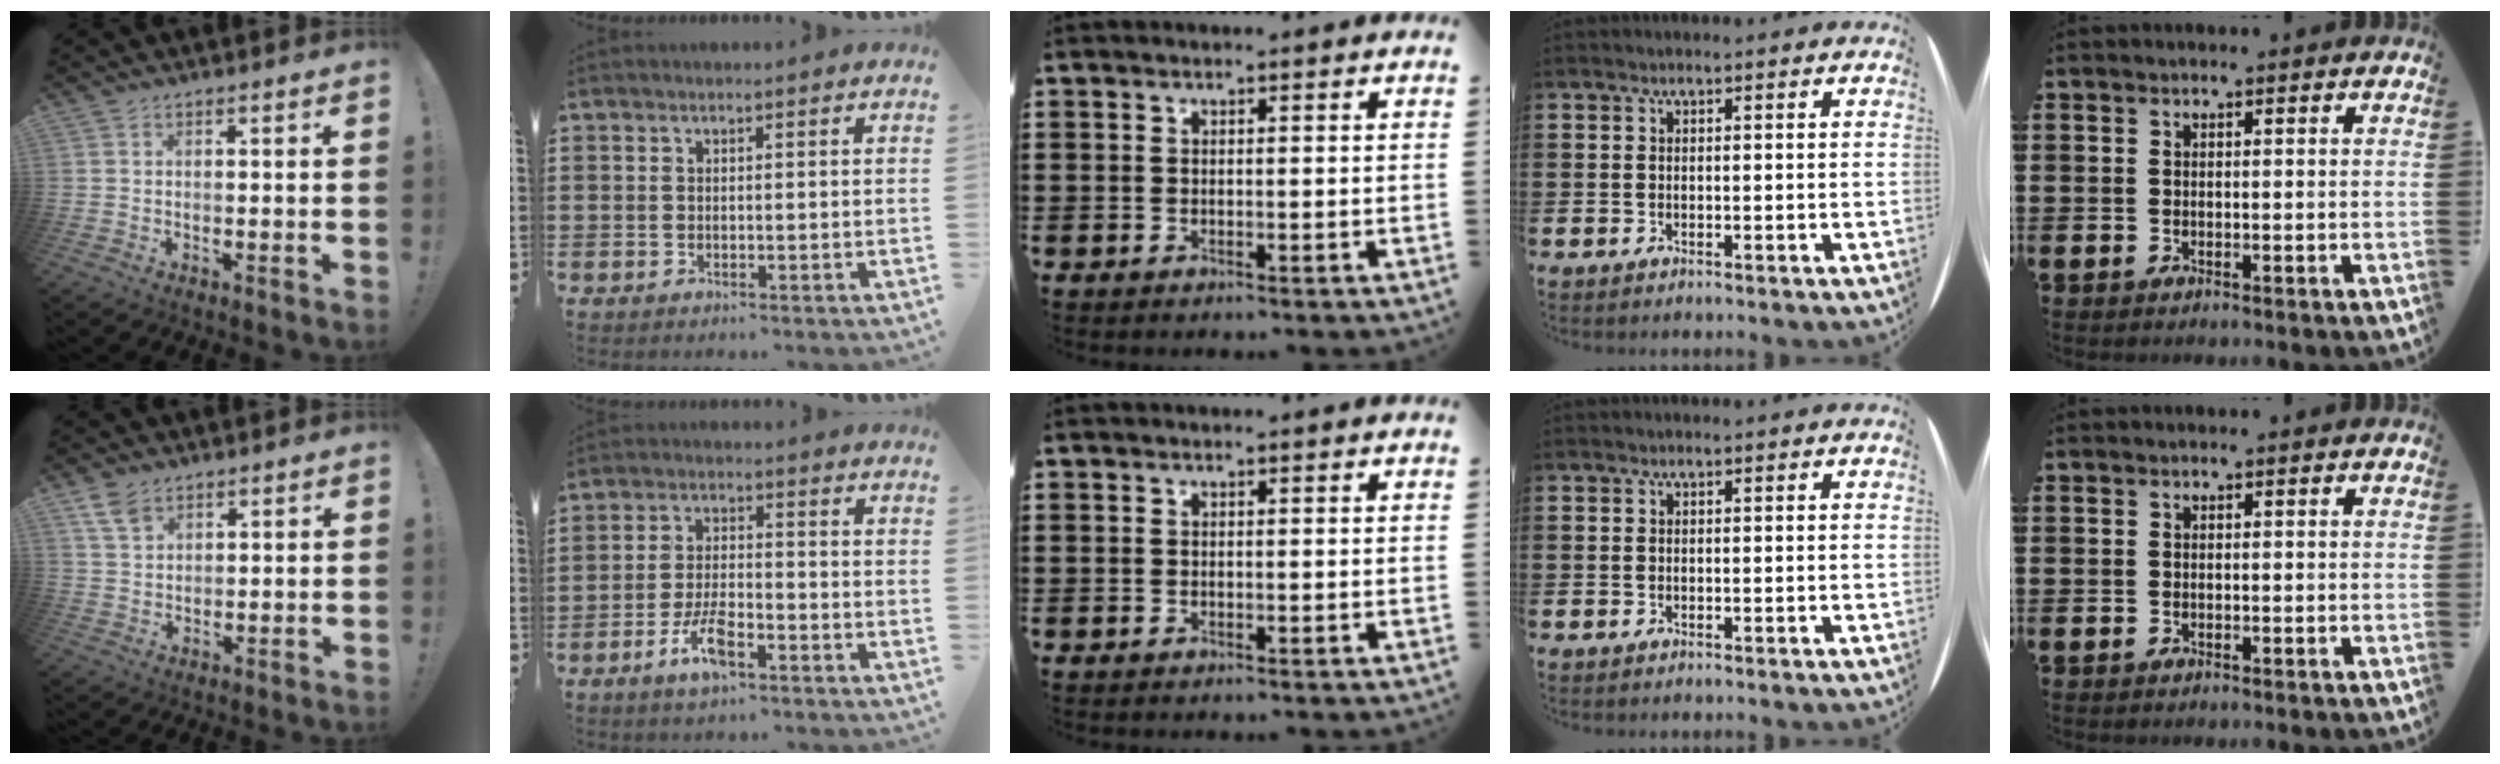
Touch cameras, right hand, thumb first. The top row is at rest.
{"thumb": {"total": 5.7, "force": [3.7, 3.6, 2.5], "torque": [-0.038, -0.018, 0.070]}, "index": {"total": 6.3, "force": [-3.4, 2.2, 4.8], "torque": [-0.105, 0.002, -0.066]}}